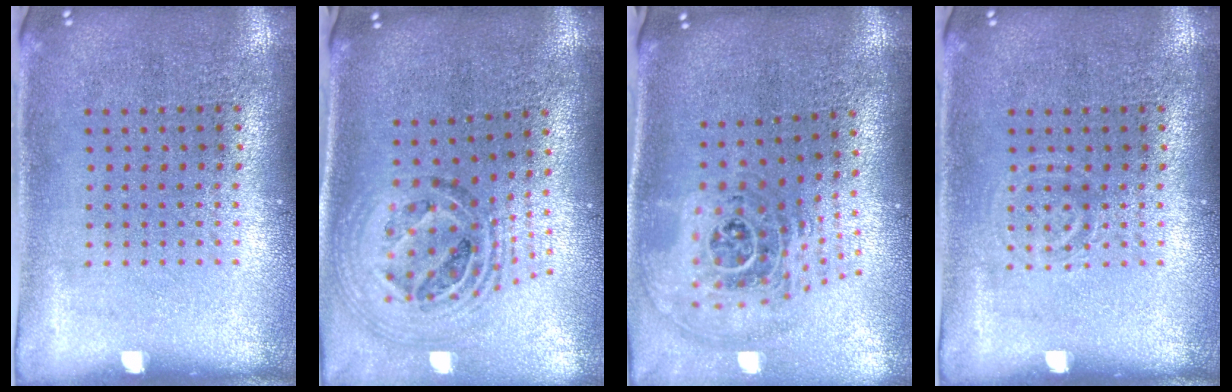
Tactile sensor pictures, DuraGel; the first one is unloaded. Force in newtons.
{"total": 1.7, "press": 1.5, "slide": 0.8}
{"total": 2.0, "press": 1.5, "slide": 1.4}
{"total": 1.0, "press": 0.9, "slide": 0.3}